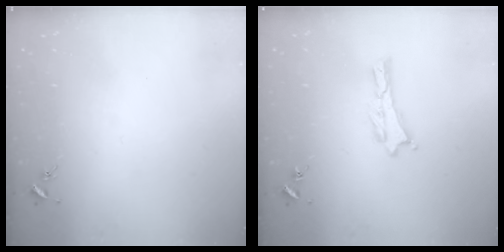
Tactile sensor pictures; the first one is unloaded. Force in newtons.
{"total": 0.0}